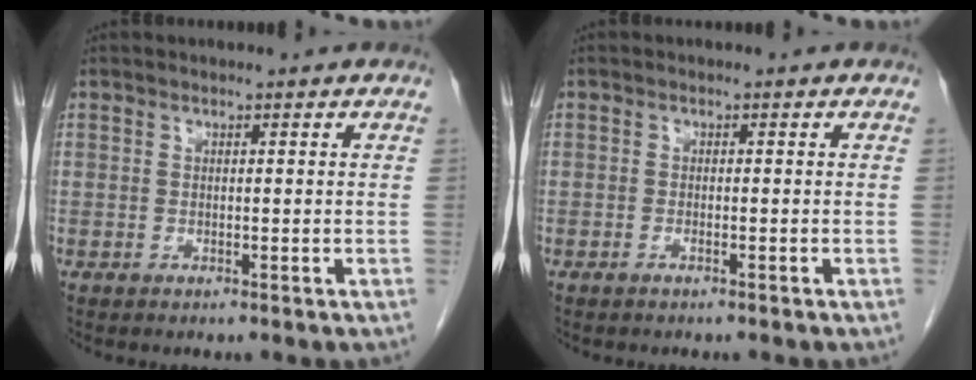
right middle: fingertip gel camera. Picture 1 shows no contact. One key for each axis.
{"total": 0.7, "fx": -0.5, "fy": 0.0, "fz": 0.5, "tx": -0.015, "ty": 0.000, "tz": -0.010}